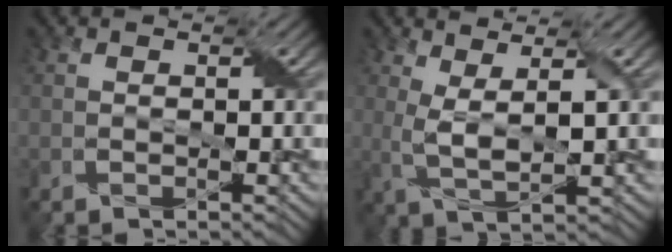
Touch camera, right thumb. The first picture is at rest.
{"total": 4.6, "force": [1.4, 1.1, 4.3], "torque": [-0.102, -0.001, 0.027]}